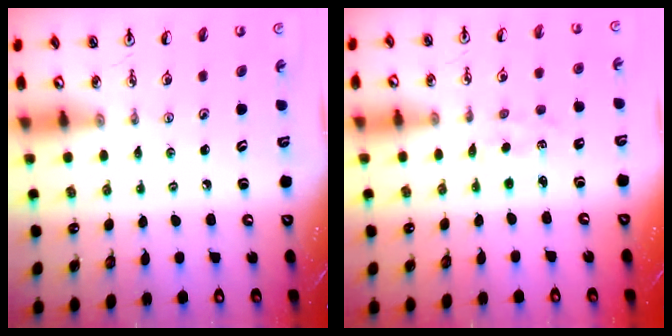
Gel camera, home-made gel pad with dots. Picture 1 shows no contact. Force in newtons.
{"total": 1.5, "press": 1.5, "slide": 0.3}